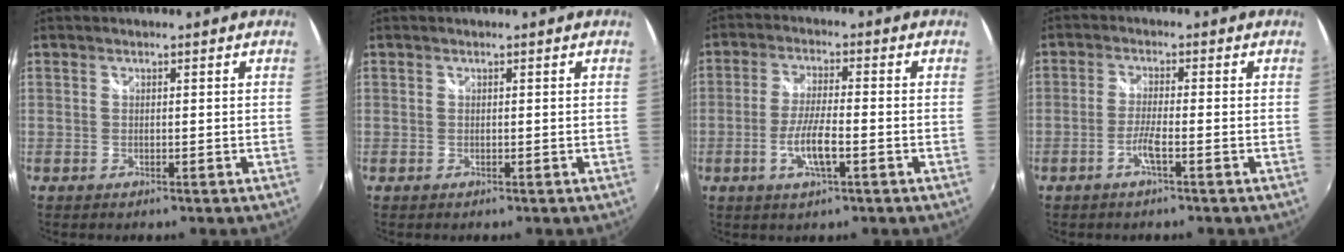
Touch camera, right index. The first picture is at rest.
{"total": 0.0}
{"total": 7.0, "force": [-2.5, 1.3, 6.4], "torque": [-0.128, -0.006, -0.048]}
{"total": 3.4, "force": [-1.8, -0.1, 2.9], "torque": [-0.064, -0.002, -0.036]}